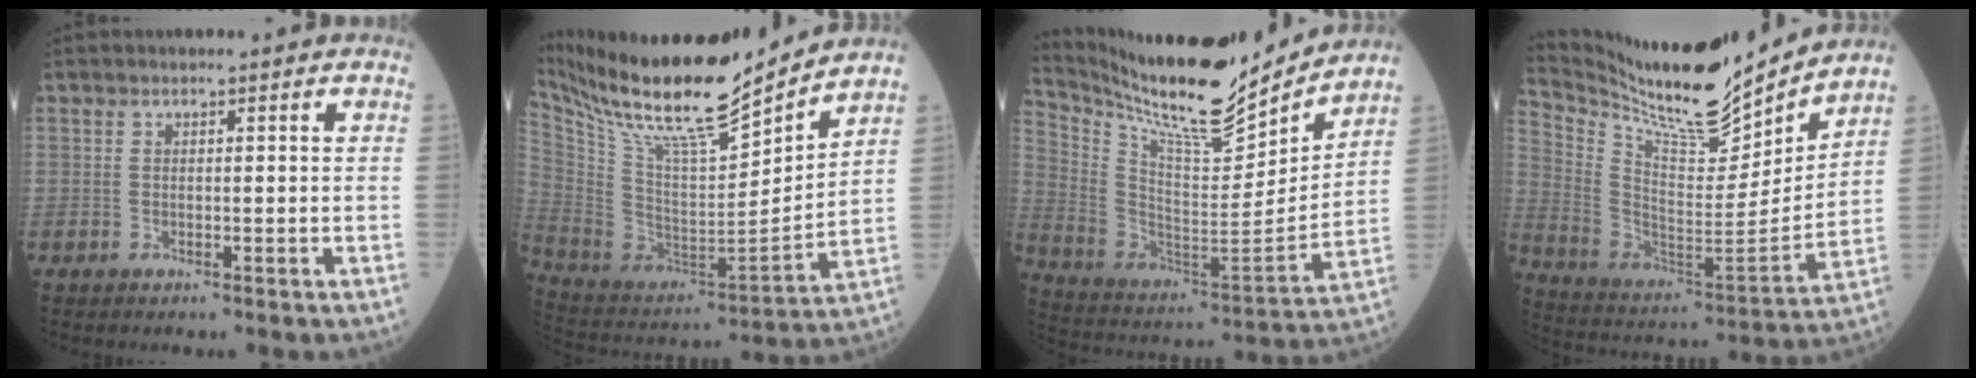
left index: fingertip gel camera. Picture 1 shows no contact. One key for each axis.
{"total": 22.2, "fx": 18.8, "fy": 2.2, "fz": 11.5, "tx": -0.217, "ty": -0.010, "tz": 0.334}
{"total": 20.9, "fx": 18.8, "fy": 2.4, "fz": 8.7, "tx": -0.178, "ty": -0.032, "tz": 0.313}
{"total": 19.7, "fx": 17.8, "fy": 2.5, "fz": 8.0, "tx": -0.165, "ty": -0.029, "tz": 0.303}